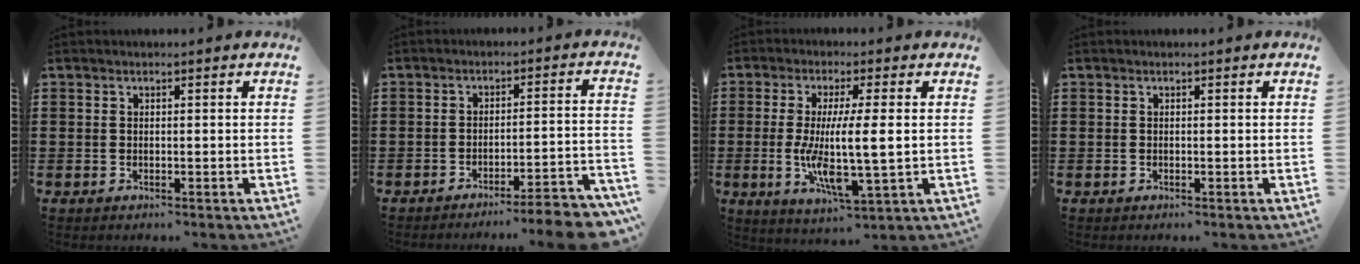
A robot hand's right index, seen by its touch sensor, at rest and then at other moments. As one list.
[{"total": 4.9, "force": [-4.3, -0.4, 2.2], "torque": [-0.037, -0.014, -0.085]}, {"total": 9.4, "force": [0.0, 1.8, 9.2], "torque": [-0.186, -0.015, -0.003]}, {"total": 0.0}]